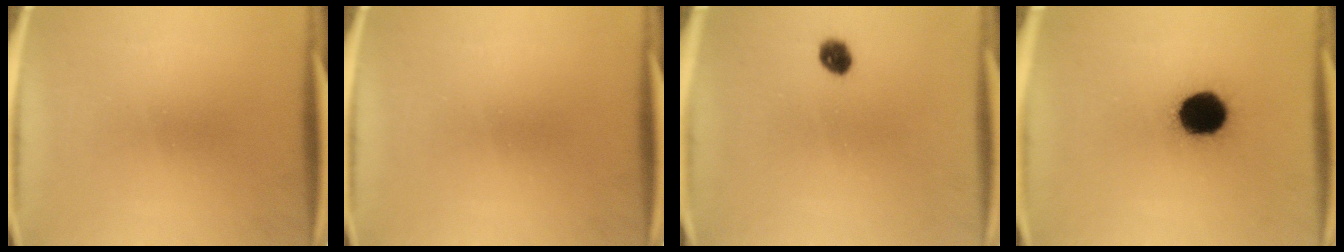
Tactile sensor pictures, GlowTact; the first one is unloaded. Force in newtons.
{"total": 0.0}
{"total": 3.3}
{"total": 14.5}